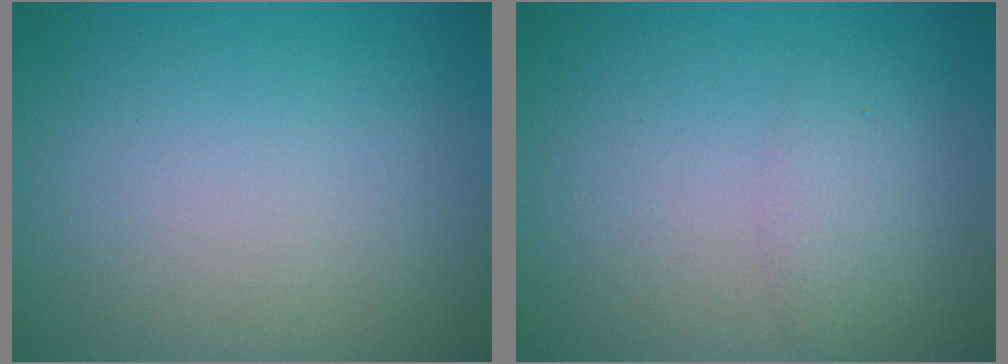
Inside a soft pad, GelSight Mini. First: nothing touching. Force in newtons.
{"total": 1.9, "press": 1.9, "slide": 0.1}